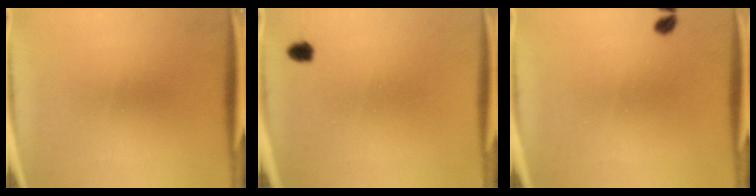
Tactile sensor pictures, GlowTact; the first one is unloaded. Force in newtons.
{"total": 1.8}
{"total": 1.2}